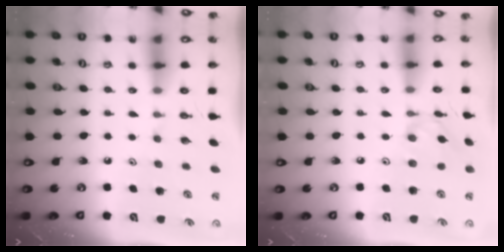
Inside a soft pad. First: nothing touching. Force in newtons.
{"total": 3.2, "press": 3.2, "slide": 0.2}